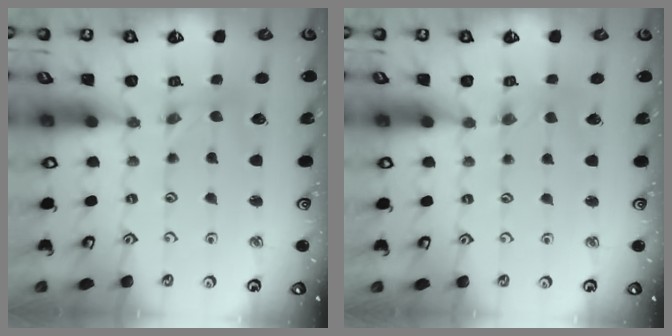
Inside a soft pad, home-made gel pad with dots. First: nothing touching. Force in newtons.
{"total": 1.4, "press": 1.3, "slide": 0.3}